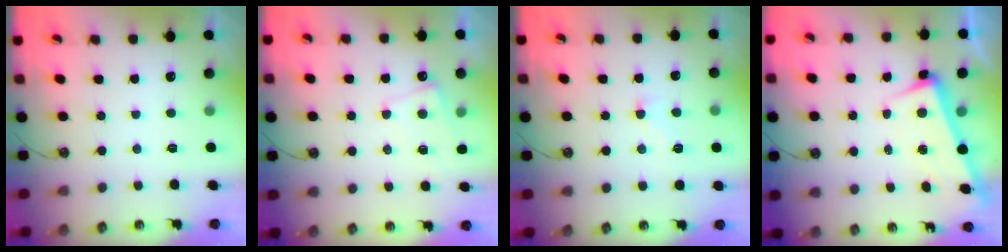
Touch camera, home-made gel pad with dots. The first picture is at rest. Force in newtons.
{"total": 3.0, "press": 3.0, "slide": 0.5}
{"total": 0.8, "press": 0.8, "slide": 0.3}
{"total": 3.4, "press": 3.3, "slide": 1.1}